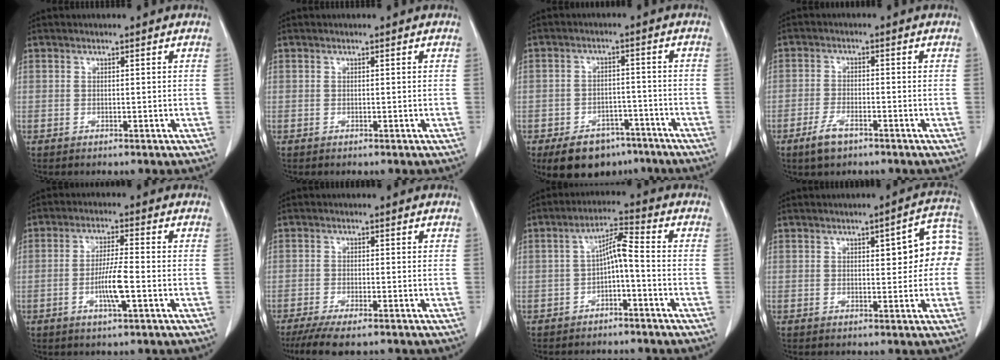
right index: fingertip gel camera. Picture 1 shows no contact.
{"total": 0.0}
{"total": 9.5, "force": [-6.8, 5.6, 3.6], "torque": [-0.050, 0.009, -0.098]}
{"total": 3.9, "force": [-2.6, 1.4, 2.6], "torque": [-0.056, -0.001, -0.044]}
{"total": 5.9, "force": [-1.7, 0.2, 5.6], "torque": [-0.108, -0.006, -0.032]}
{"total": 7.1, "force": [-5.5, 1.3, 4.2], "torque": [-0.067, -0.015, -0.089]}
{"total": 5.0, "force": [-1.4, 0.7, 4.8], "torque": [-0.088, 0.022, -0.022]}
{"total": 7.9, "force": [1.1, 2.4, 7.5], "torque": [-0.083, 0.031, 0.010]}